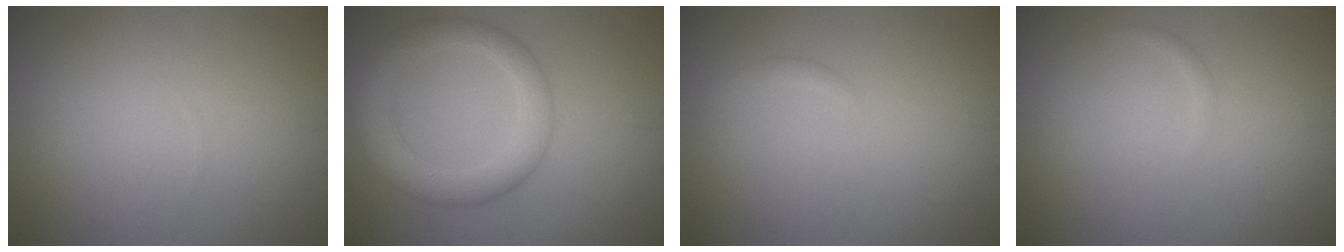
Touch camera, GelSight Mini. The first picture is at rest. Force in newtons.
{"total": 5.5, "press": 5.5, "slide": 0.2}
{"total": 0.7, "press": 0.7, "slide": 0.1}
{"total": 0.5, "press": 0.5, "slide": 0.0}